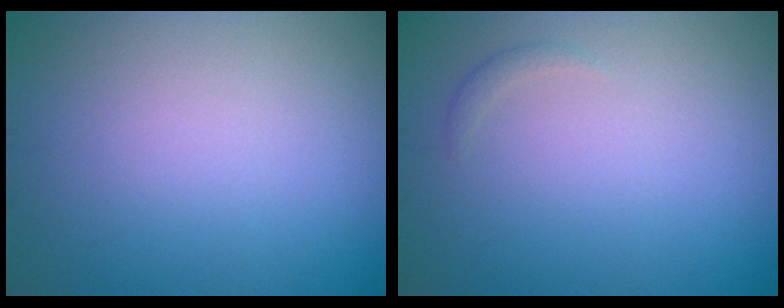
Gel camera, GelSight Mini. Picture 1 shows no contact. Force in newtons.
{"total": 0.6, "press": 0.6, "slide": 0.0}